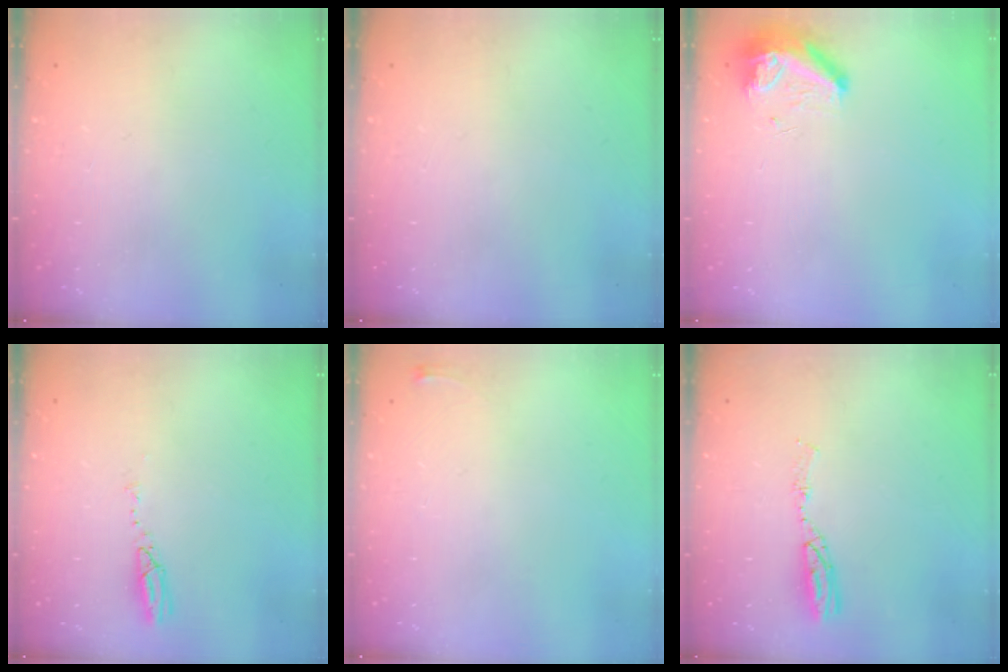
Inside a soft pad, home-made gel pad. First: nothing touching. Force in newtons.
{"total": 0.0}
{"total": 8.3, "press": 8.2, "slide": 0.9}
{"total": 3.6, "press": 3.6, "slide": 0.2}
{"total": 2.6, "press": 2.6, "slide": 0.6}
{"total": 5.0, "press": 5.0, "slide": 0.2}